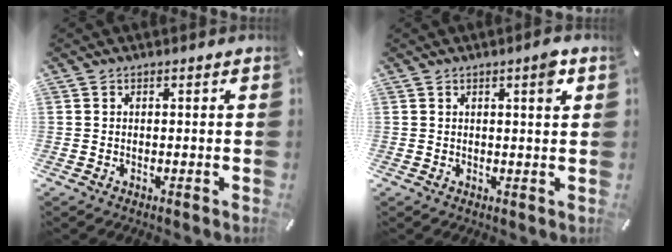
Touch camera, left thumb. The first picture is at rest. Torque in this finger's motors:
{"motor_torque": [0.37, 0.59, 0.20, -0.44, 0.06]}